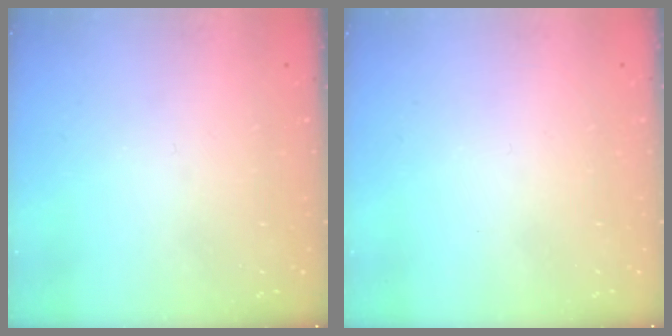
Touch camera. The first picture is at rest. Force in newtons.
{"total": 1.6, "press": 1.6, "slide": 0.1}